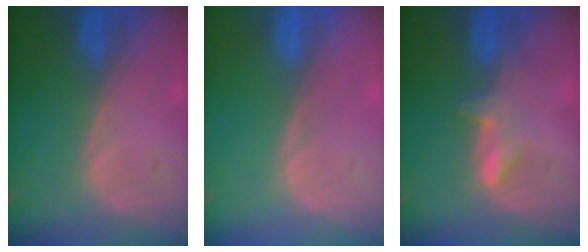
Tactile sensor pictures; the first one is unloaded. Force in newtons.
{"total": 0.0}
{"total": 3.3, "press": 3.3, "slide": 0.4}